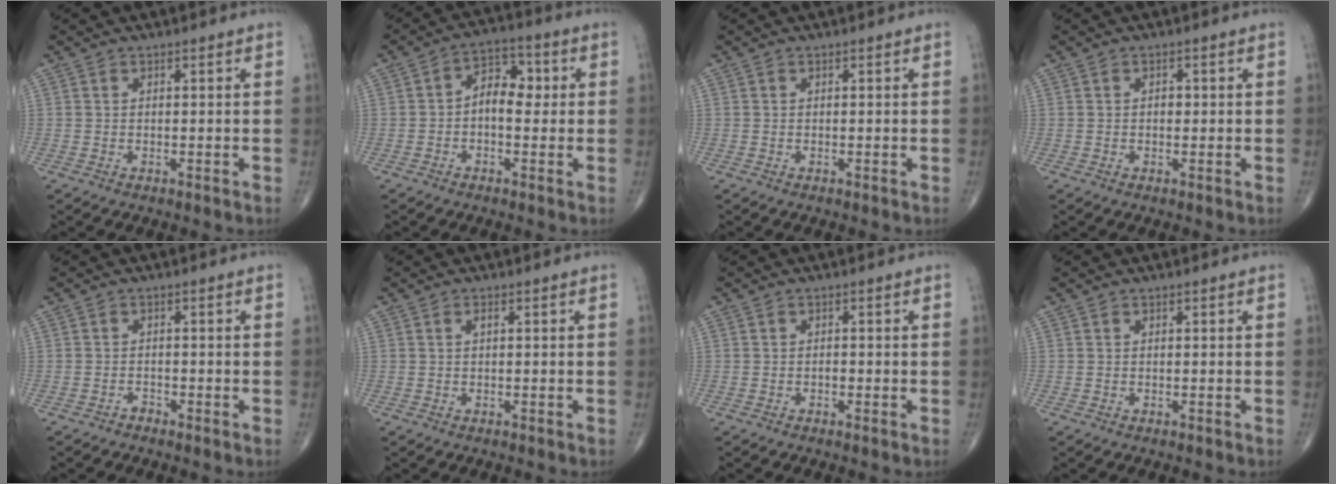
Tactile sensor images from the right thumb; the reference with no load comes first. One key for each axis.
{"total": 7.1, "fx": 0.0, "fy": 4.5, "fz": 5.4, "tx": -0.056, "ty": 0.026, "tz": -0.010}
{"total": 0.0}
{"total": 1.1, "fx": 0.1, "fy": 0.8, "fz": 0.8, "tx": -0.005, "ty": 0.002, "tz": -0.001}
{"total": 0.9, "fx": -0.9, "fy": 0.3, "fz": 0.0, "tx": 0.005, "ty": 0.001, "tz": -0.021}
{"total": 0.9, "fx": 0.3, "fy": 0.3, "fz": 0.8, "tx": -0.013, "ty": 0.002, "tz": 0.003}
{"total": 0.8, "fx": -0.3, "fy": 0.4, "fz": 0.7, "tx": -0.006, "ty": 0.001, "tz": -0.008}
{"total": 0.0}